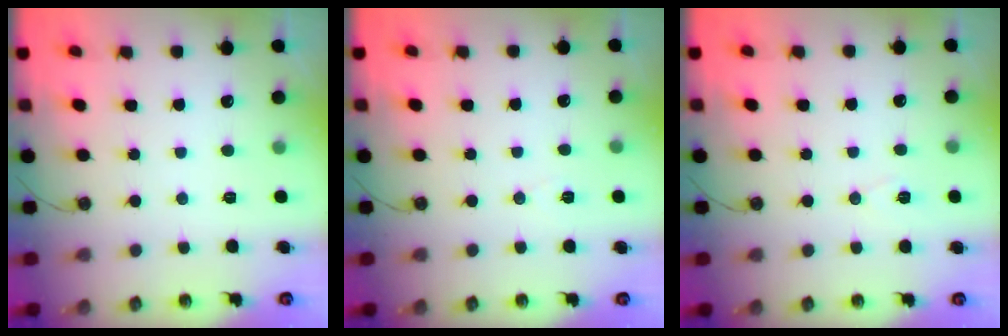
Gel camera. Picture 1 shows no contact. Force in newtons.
{"total": 5.0, "press": 2.2, "slide": 4.4}
{"total": 6.5, "press": 4.7, "slide": 4.6}